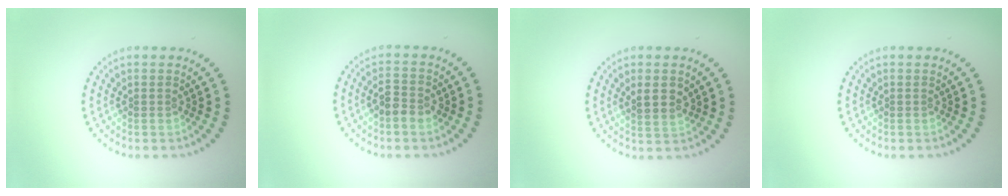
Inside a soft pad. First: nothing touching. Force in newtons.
{"total": 2.2, "press": 2.2, "slide": 0.4}
{"total": 2.3, "press": 2.2, "slide": 0.9}
{"total": 0.0}